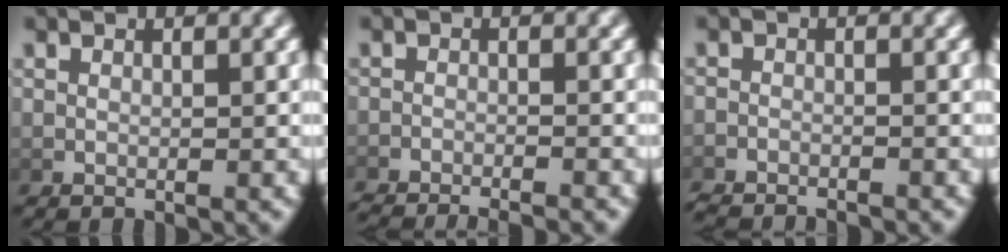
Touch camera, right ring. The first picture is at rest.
{"total": 5.8, "force": [-5.7, 1.1, 0.8], "torque": [0.001, -0.008, -0.092]}
{"total": 3.2, "force": [-3.1, 0.6, 0.2], "torque": [-0.001, -0.012, -0.050]}